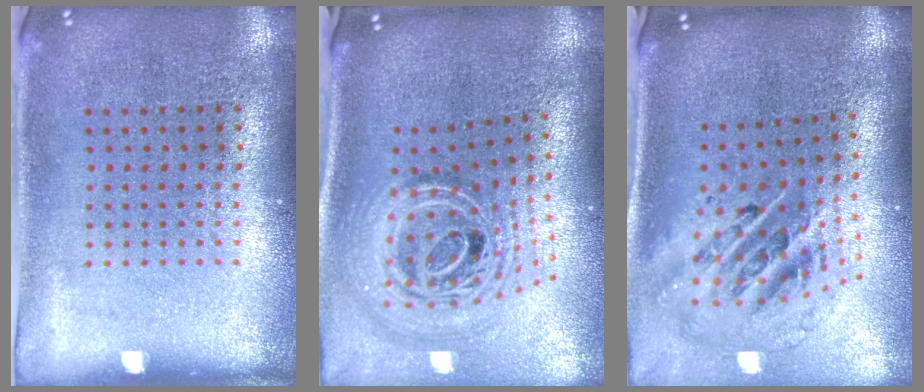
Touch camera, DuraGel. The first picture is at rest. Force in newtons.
{"total": 3.0, "press": 2.0, "slide": 2.2}
{"total": 2.6, "press": 1.8, "slide": 2.0}